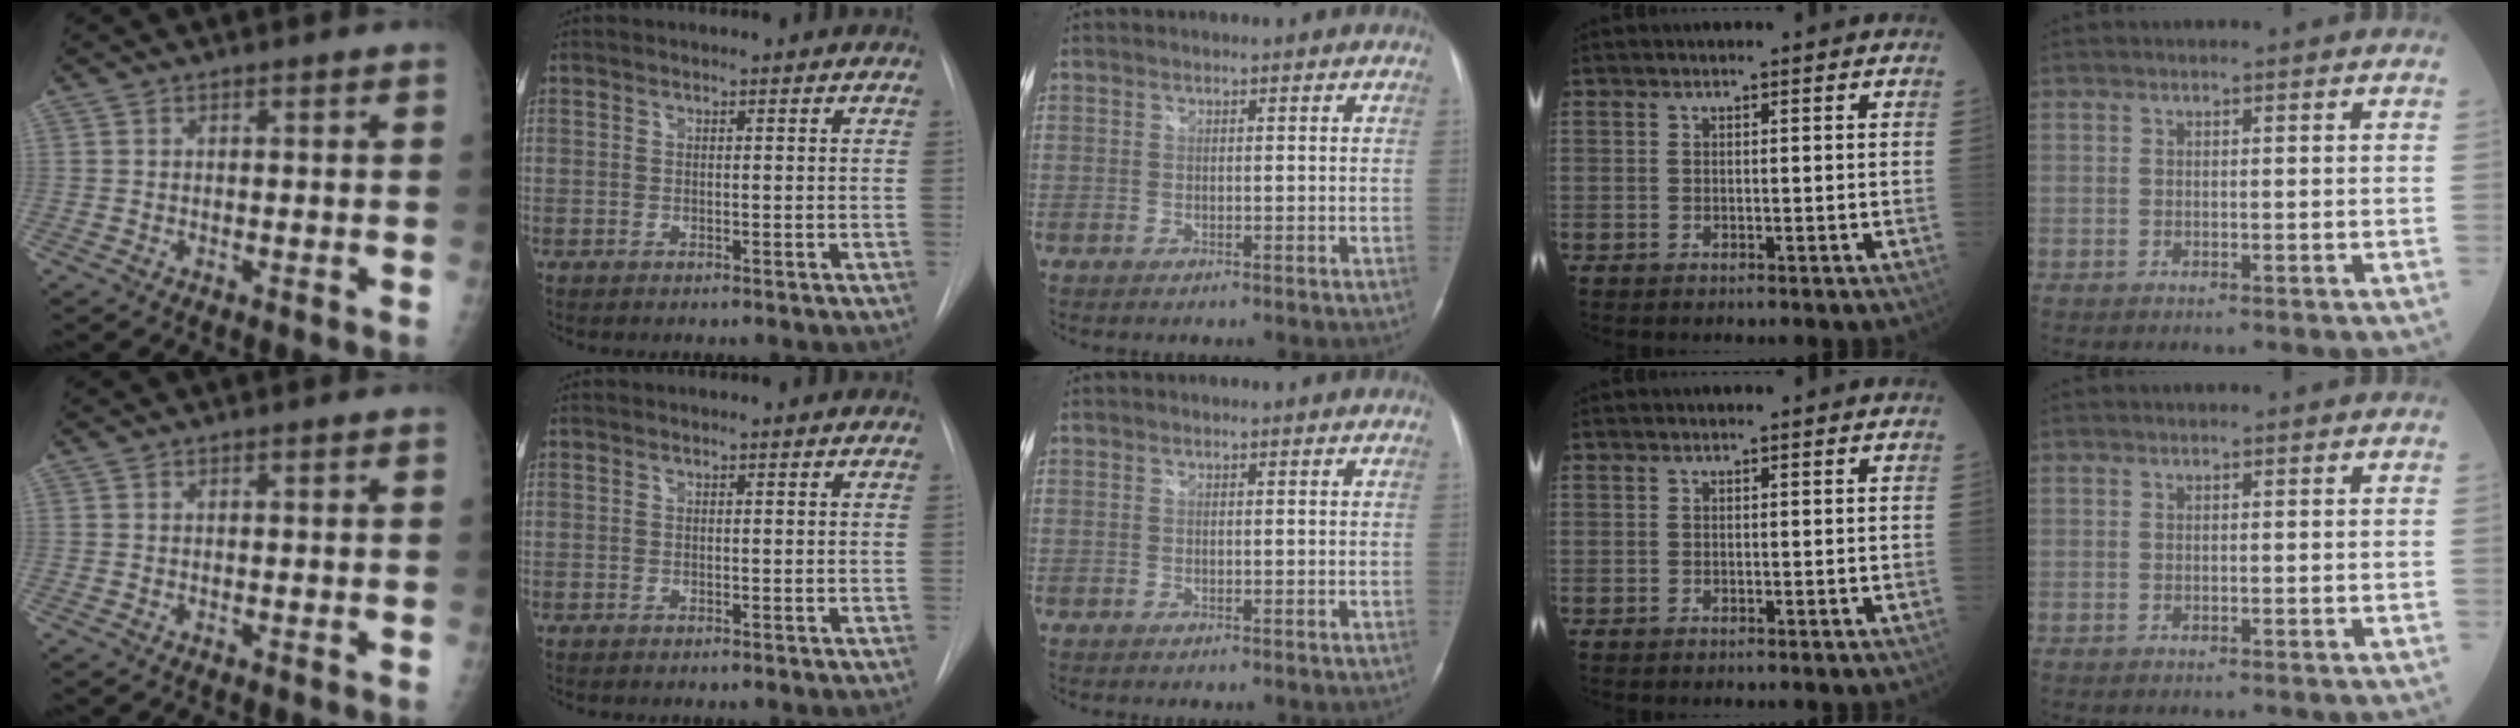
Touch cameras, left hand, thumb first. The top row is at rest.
{}